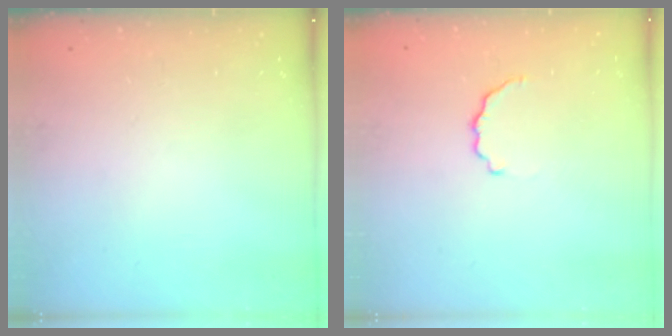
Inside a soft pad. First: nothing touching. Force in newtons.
{"total": 3.5, "press": 3.4, "slide": 1.0}